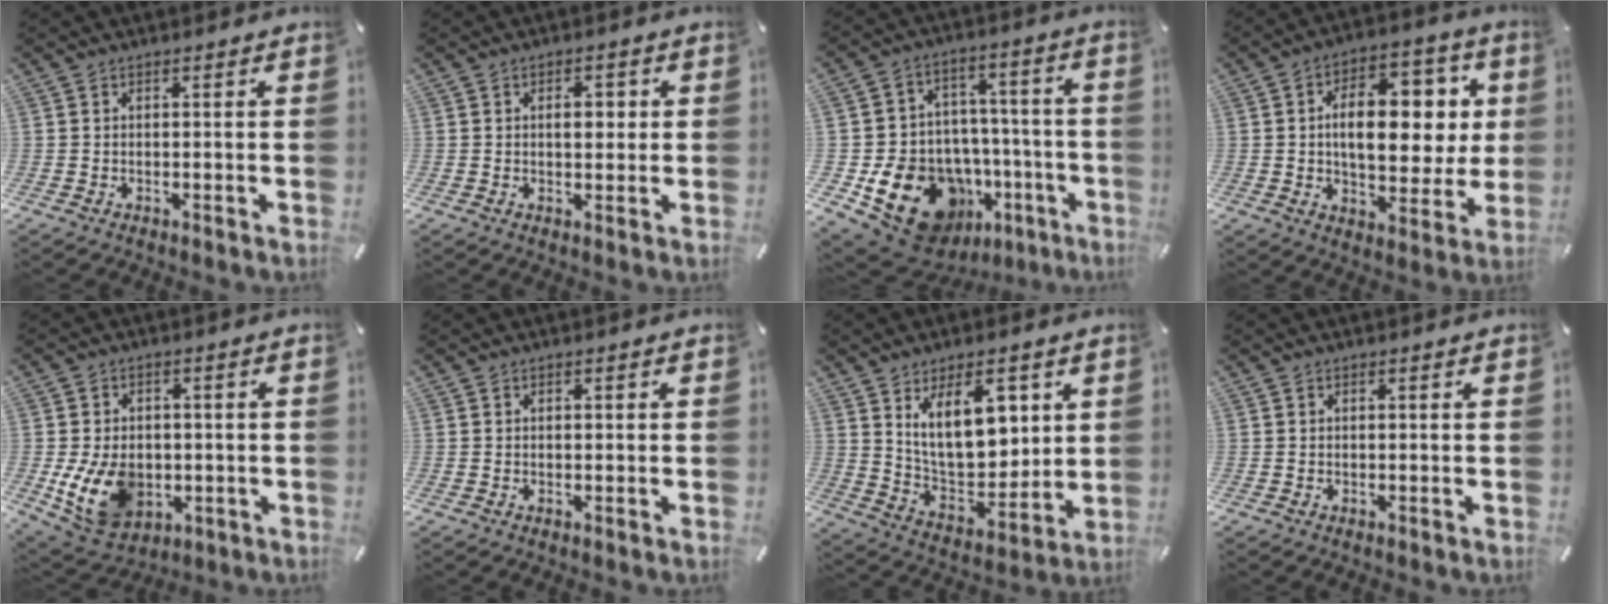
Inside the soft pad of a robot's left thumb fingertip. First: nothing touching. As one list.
[{"total": 4.2, "force": [0.6, 2.5, 3.3], "torque": [-0.044, 0.000, 0.001]}, {"total": 19.0, "force": [-8.2, 14.2, 9.7], "torque": [-0.138, 0.037, -0.116]}, {"total": 16.3, "force": [2.8, 10.2, 12.5], "torque": [-0.177, 0.001, 0.050]}, {"total": 12.3, "force": [-2.5, 9.3, 7.6], "torque": [-0.153, 0.003, -0.042]}, {"total": 0.0}, {"total": 15.5, "force": [6.5, 8.7, 11.1], "torque": [-0.184, -0.024, 0.115]}, {"total": 0.0}]